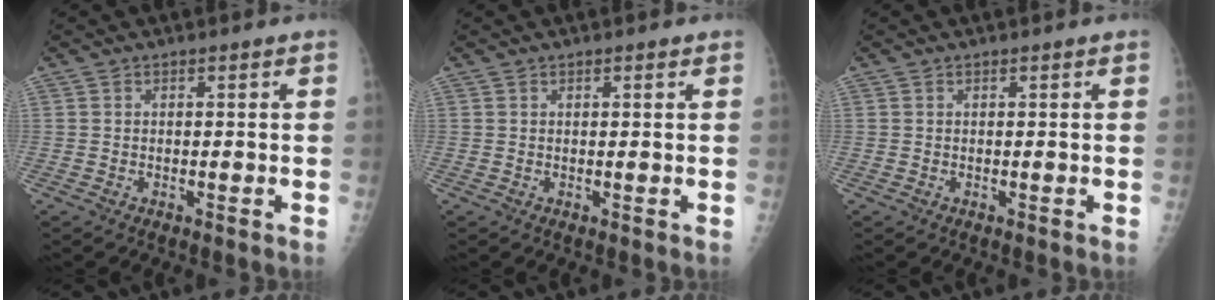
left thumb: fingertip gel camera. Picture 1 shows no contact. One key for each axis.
{"total": 0.7, "fx": 0.4, "fy": 0.1, "fz": 0.5, "tx": -0.007, "ty": -0.001, "tz": 0.006}
{"total": 0.0}